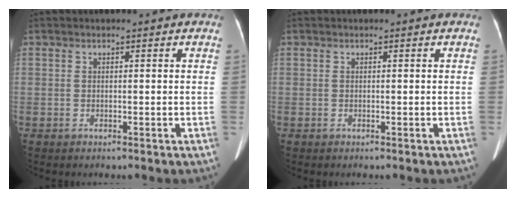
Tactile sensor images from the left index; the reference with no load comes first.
{"total": 0.0}